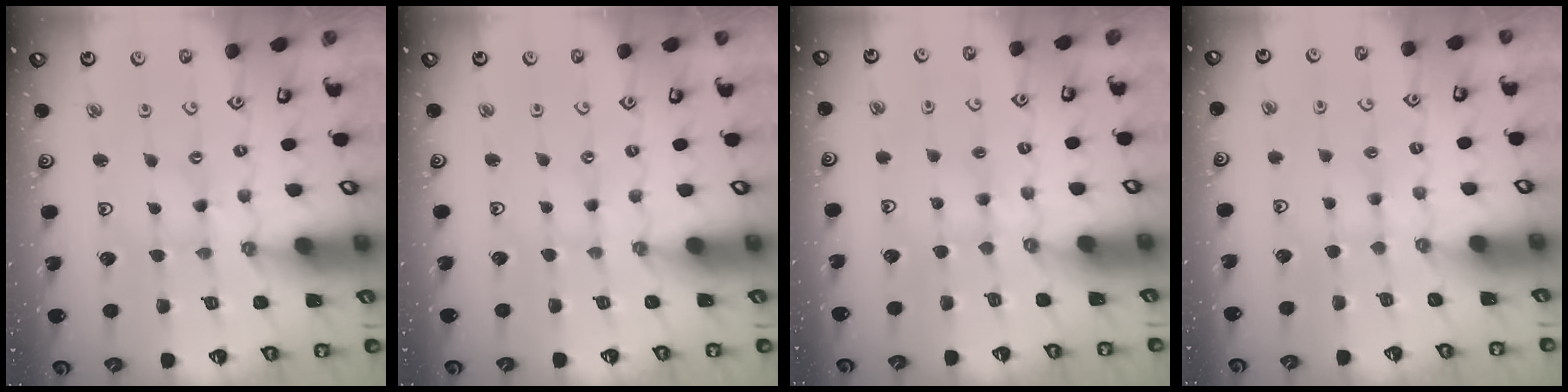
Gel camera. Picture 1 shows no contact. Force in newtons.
{"total": 0.0}
{"total": 2.7, "press": 2.7, "slide": 0.4}
{"total": 2.1, "press": 2.1, "slide": 0.4}